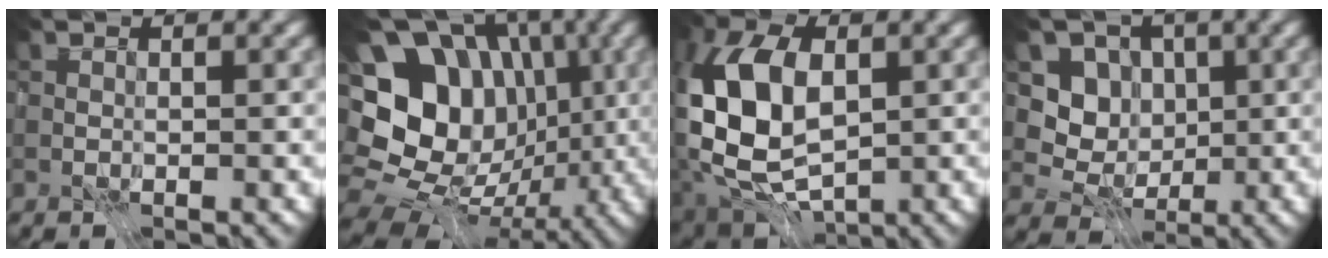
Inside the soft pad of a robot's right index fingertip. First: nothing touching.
{"total": 15.2, "force": [0.4, 12.4, 8.8], "torque": [-0.133, 0.012, 0.006]}
{"total": 11.1, "force": [0.2, 7.0, 8.6], "torque": [-0.191, 0.001, -0.010]}
{"total": 4.5, "force": [0.2, 4.1, 1.8], "torque": [-0.025, -0.010, -0.015]}